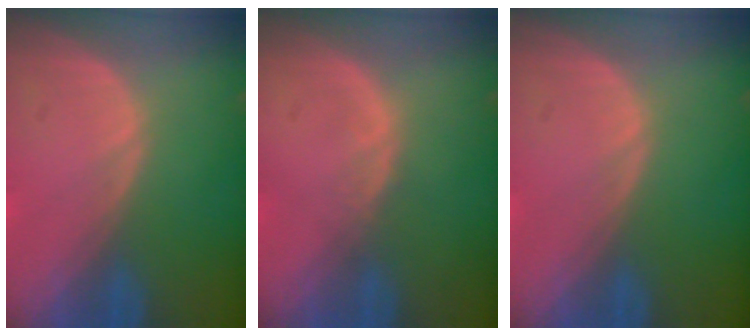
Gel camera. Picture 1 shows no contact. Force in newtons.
{"total": 0.9, "press": 0.9, "slide": 0.2}
{"total": 0.0}